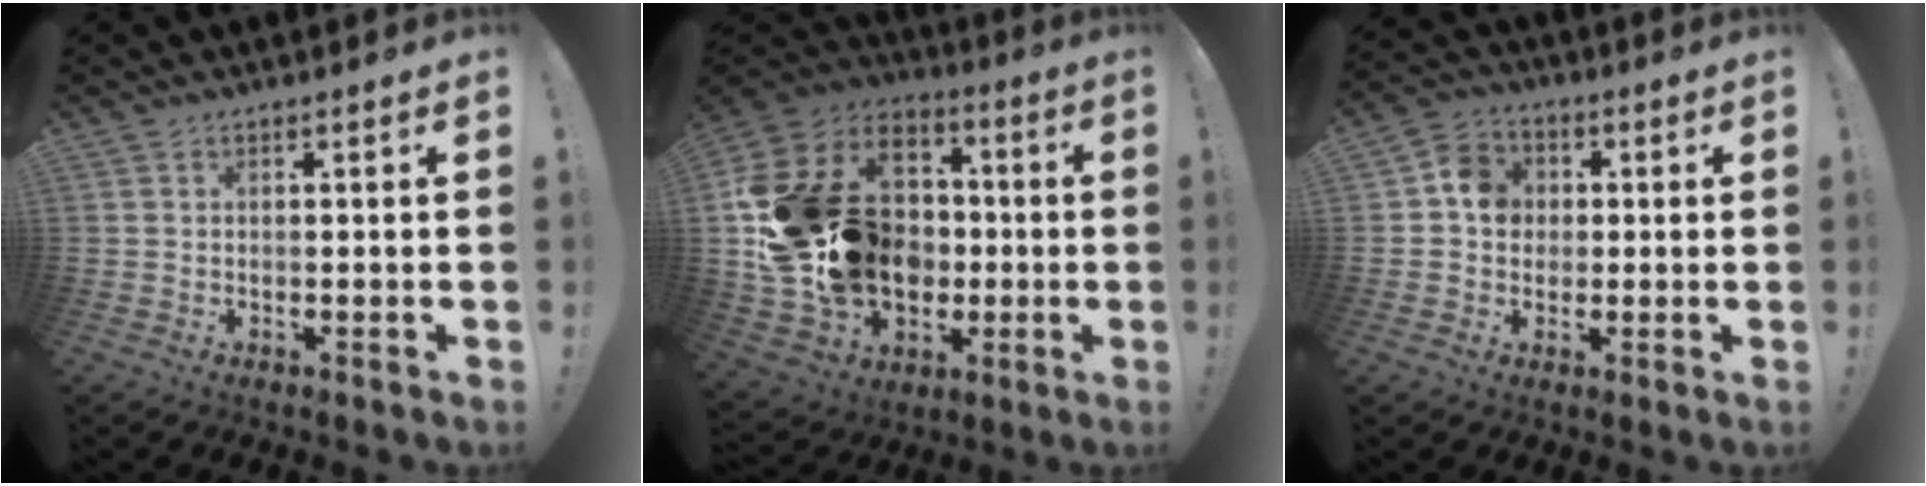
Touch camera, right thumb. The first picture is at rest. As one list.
[{"total": 26.9, "force": [0.0, 21.6, 16.1], "torque": [-0.272, 0.006, 0.052]}, {"total": 8.6, "force": [0.8, 7.7, 3.9], "torque": [-0.044, 0.011, 0.020]}]